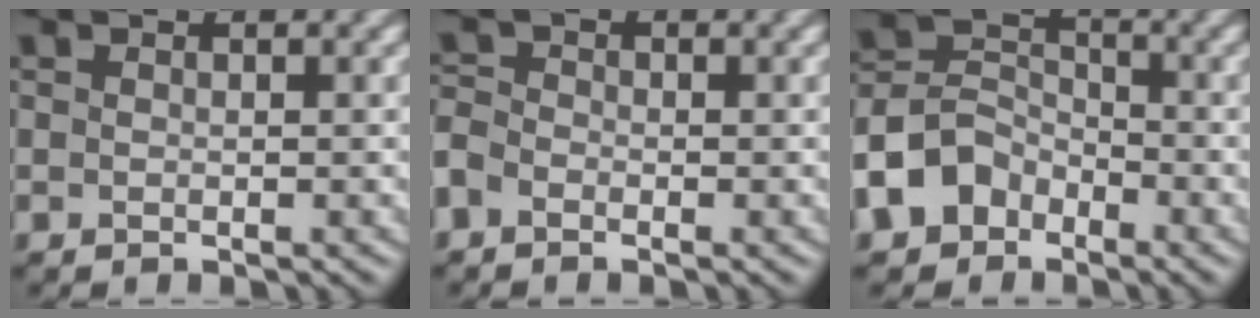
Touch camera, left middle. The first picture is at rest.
{"total": 2.0, "force": [-1.4, 1.2, 0.7], "torque": [-0.015, 0.002, -0.037]}
{"total": 5.6, "force": [-3.2, 4.1, 1.9], "torque": [-0.024, 0.011, -0.081]}